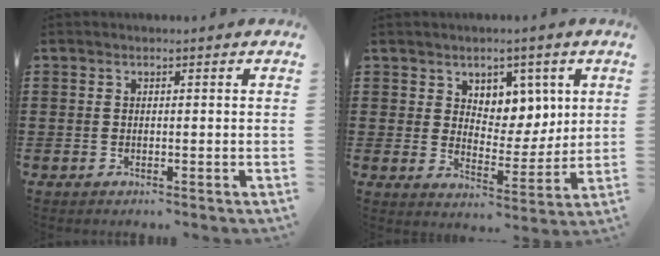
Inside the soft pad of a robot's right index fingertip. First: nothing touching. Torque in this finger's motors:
{"motor_torque": [0.14, 0.21, 0.20, 0.03]}